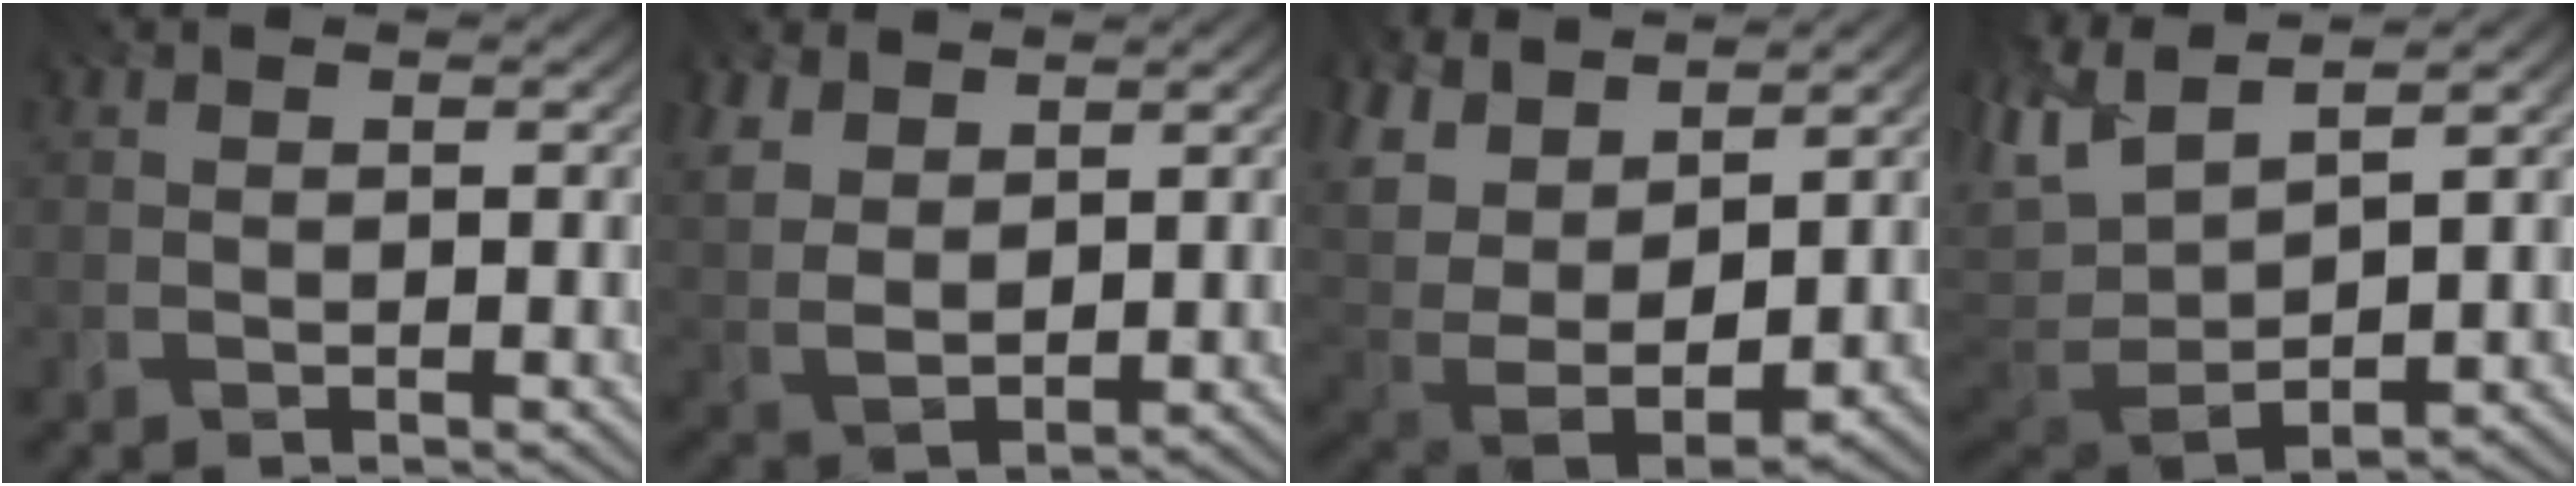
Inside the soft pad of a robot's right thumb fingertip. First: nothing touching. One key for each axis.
{"total": 7.7, "fx": 4.1, "fy": 4.6, "fz": 4.6, "tx": -0.137, "ty": 0.009, "tz": 0.077}
{"total": 11.7, "fx": 4.2, "fy": 7.2, "fz": 8.3, "tx": -0.219, "ty": 0.005, "tz": 0.078}
{"total": 9.7, "fx": 3.2, "fy": 4.1, "fz": 8.2, "tx": -0.209, "ty": 0.008, "tz": 0.051}